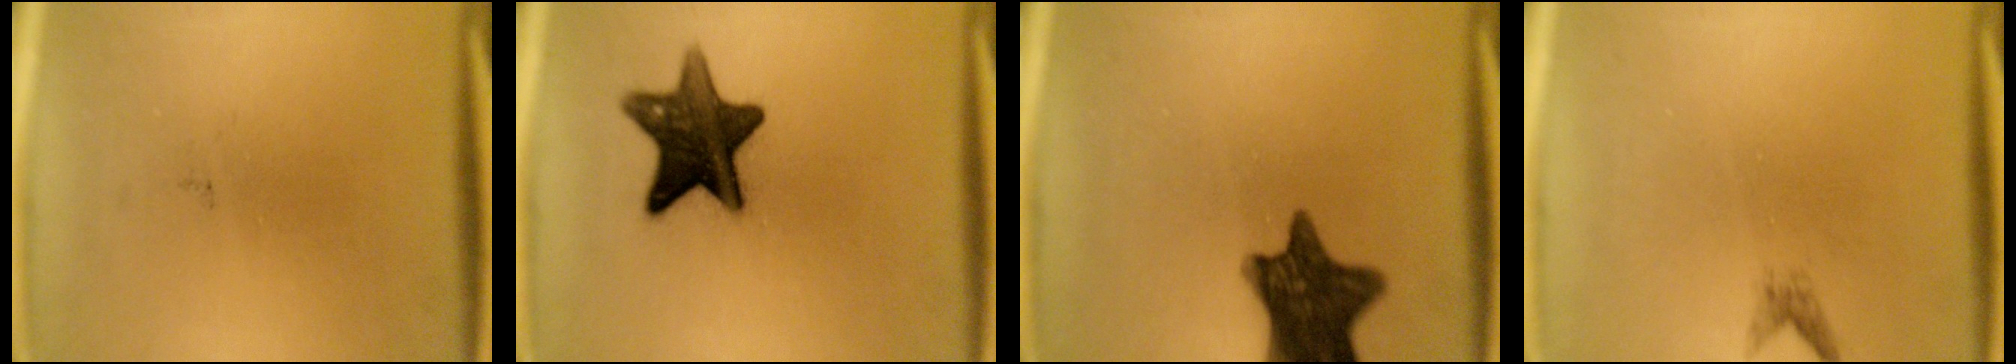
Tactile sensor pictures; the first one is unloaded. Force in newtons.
{"total": 12.5}
{"total": 12.3}
{"total": 1.1}